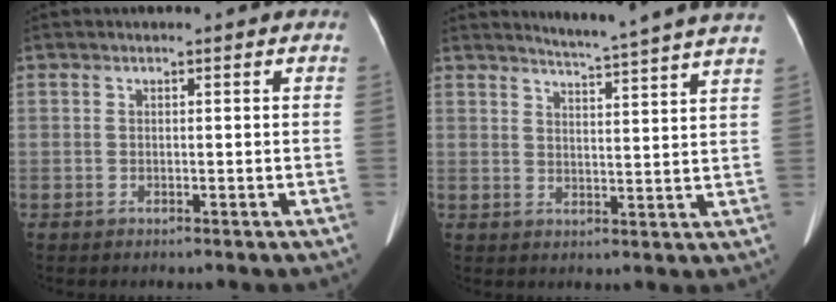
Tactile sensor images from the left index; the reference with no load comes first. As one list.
[{"total": 13.0, "force": [12.1, -2.0, 4.3], "torque": [-0.073, -0.043, 0.144]}]